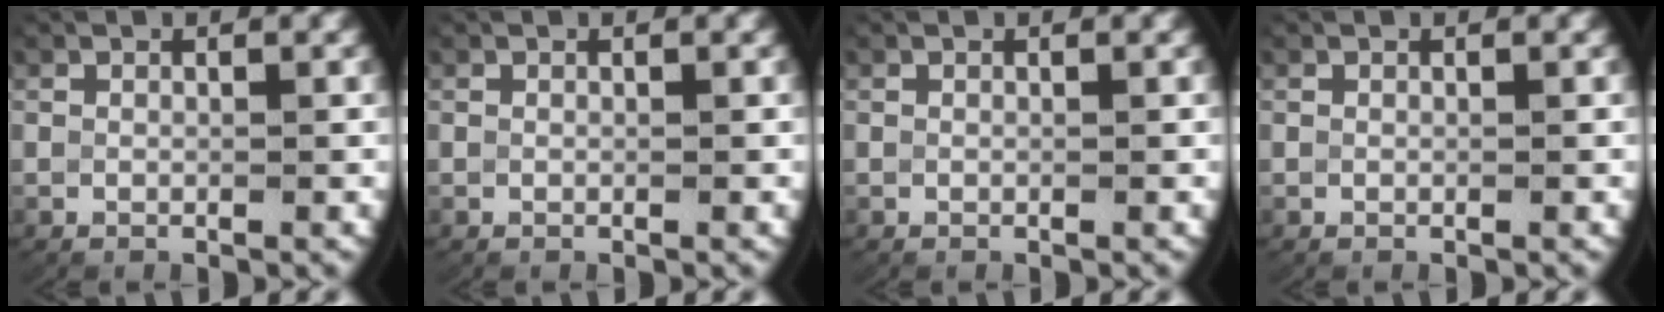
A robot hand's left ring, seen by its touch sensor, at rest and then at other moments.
{"total": 0.0}
{"total": 0.0}
{"total": 0.0}